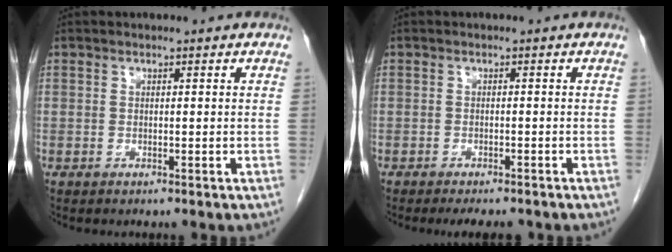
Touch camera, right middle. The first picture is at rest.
{"total": 5.0, "force": [-4.4, 1.1, 2.2], "torque": [-0.025, -0.007, -0.058]}